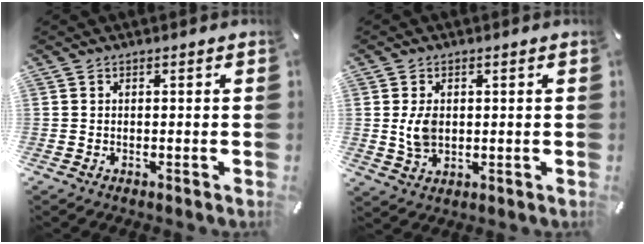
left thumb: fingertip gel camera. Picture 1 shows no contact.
{"total": 5.7, "force": [0.7, 3.9, 4.1], "torque": [-0.092, -0.005, 0.007]}